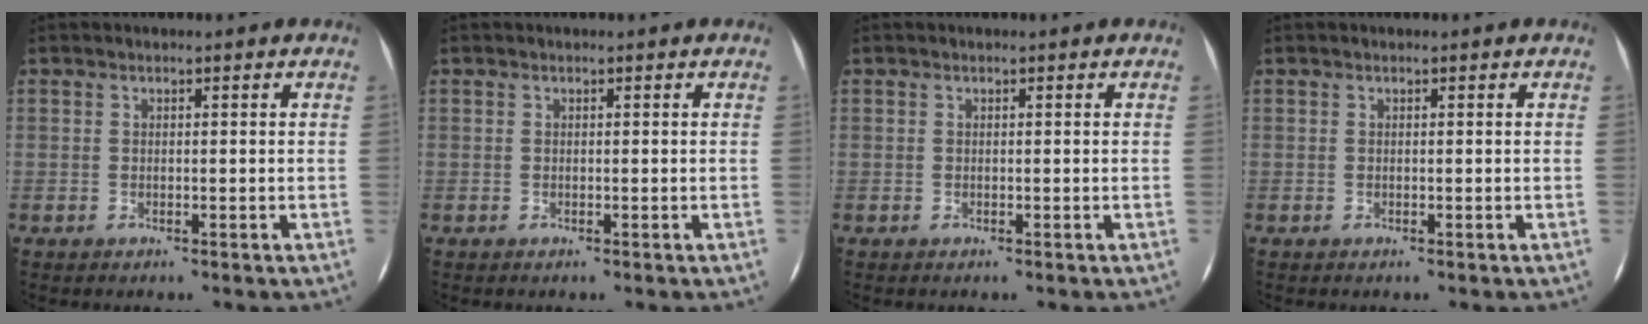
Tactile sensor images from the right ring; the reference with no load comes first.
{"total": 0.0}
{"total": 0.0}
{"total": 0.0}